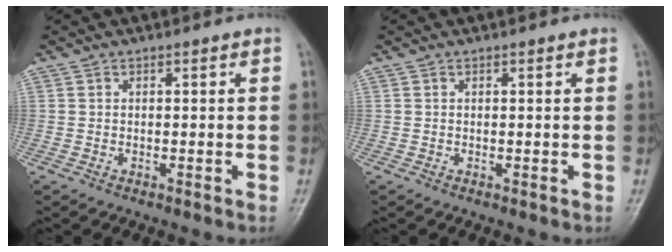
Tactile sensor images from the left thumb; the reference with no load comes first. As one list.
[{"total": 0.6, "force": [0.5, 0.0, 0.3], "torque": [-0.009, 0.001, 0.008]}]